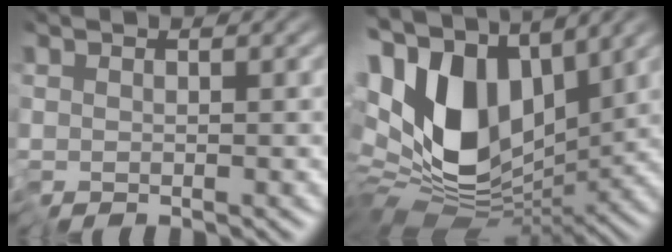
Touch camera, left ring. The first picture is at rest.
{"total": 14.1, "force": [1.4, 8.9, 10.8], "torque": [-0.221, -0.012, 0.023]}